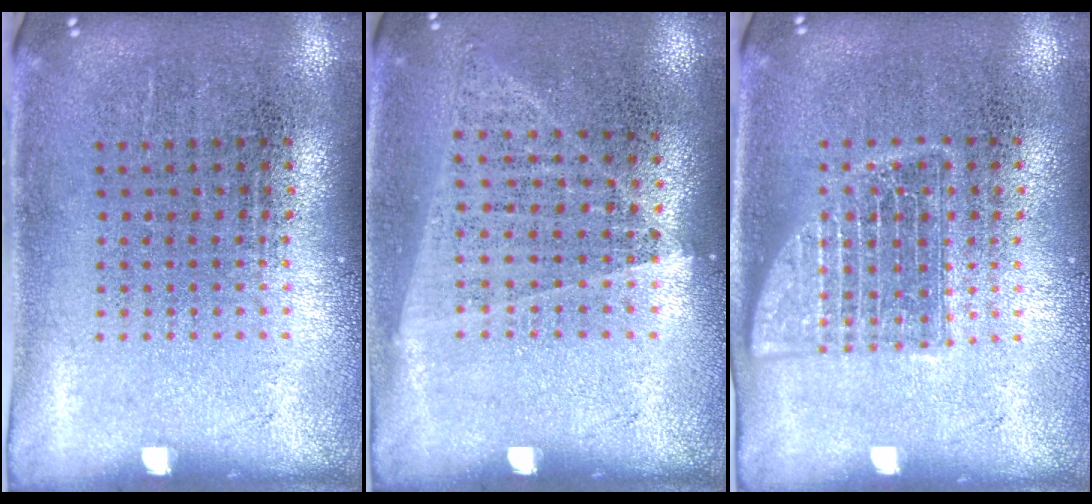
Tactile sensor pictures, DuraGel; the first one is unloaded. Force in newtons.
{"total": 1.0, "press": 0.9, "slide": 0.4}
{"total": 1.5, "press": 1.5, "slide": 0.2}